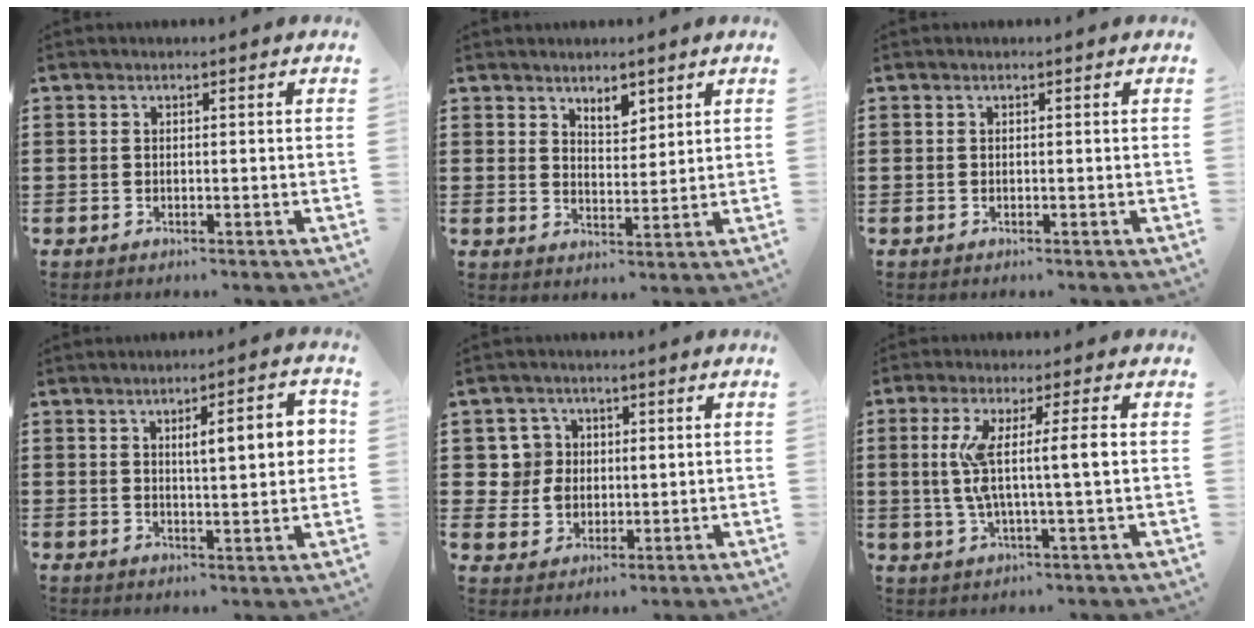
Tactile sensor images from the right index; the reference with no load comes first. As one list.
[{"total": 3.6, "force": [3.0, 1.6, 1.1], "torque": [-0.022, -0.001, 0.055]}, {"total": 0.0}, {"total": 6.9, "force": [1.7, 1.8, 6.4], "torque": [-0.101, -0.003, 0.020]}, {"total": 5.3, "force": [1.2, 4.9, 1.4], "torque": [-0.051, 0.017, 0.022]}, {"total": 8.4, "force": [1.0, 0.6, 8.3], "torque": [-0.161, -0.003, 0.007]}]